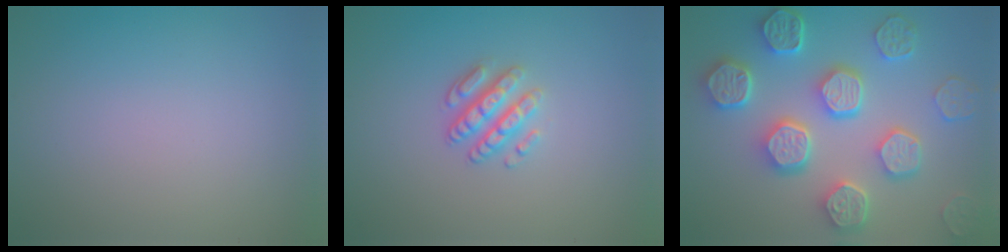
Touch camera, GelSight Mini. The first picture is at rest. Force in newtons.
{"total": 3.0, "press": 2.6, "slide": 1.5}
{"total": 7.8, "press": 6.7, "slide": 3.9}